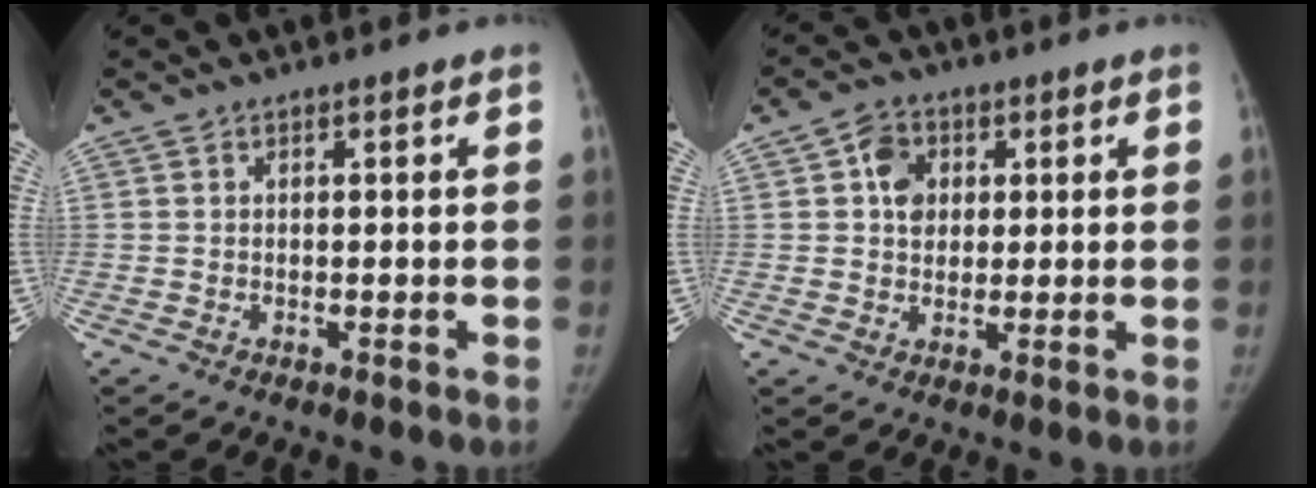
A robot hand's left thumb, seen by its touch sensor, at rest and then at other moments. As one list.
[{"total": 6.0, "force": [1.6, 5.0, 3.1], "torque": [-0.024, 0.001, 0.023]}]